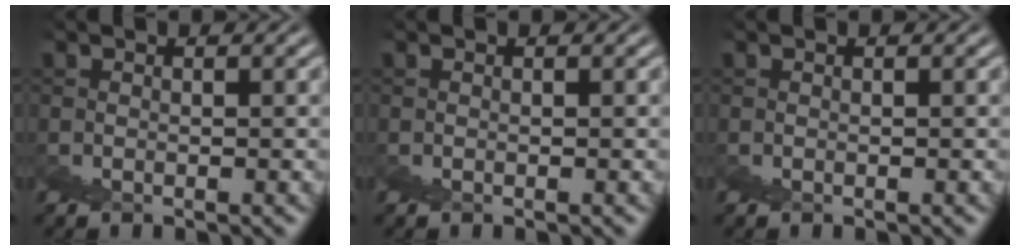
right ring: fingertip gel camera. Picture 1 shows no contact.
{"total": 0.0}
{"total": 0.0}